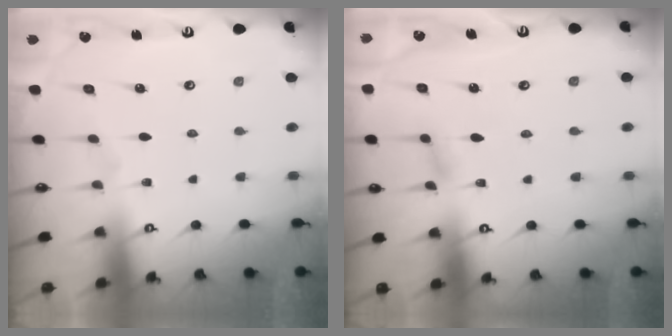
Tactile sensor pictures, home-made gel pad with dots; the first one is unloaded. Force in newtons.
{"total": 3.7, "press": 3.6, "slide": 0.5}